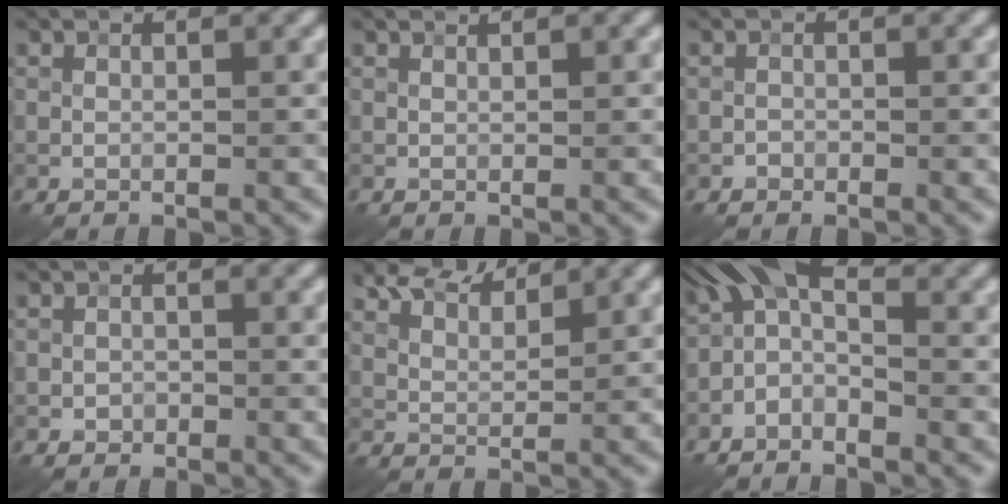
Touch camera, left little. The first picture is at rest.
{"total": 0.6, "force": [0.5, 0.0, 0.3], "torque": [-0.007, 0.000, 0.005]}
{"total": 0.5, "force": [-0.4, 0.3, -0.1], "torque": [0.004, 0.000, -0.010]}
{"total": 0.9, "force": [-0.6, 0.6, 0.1], "torque": [0.000, 0.000, -0.013]}
{"total": 6.4, "force": [5.3, 1.6, 3.1], "torque": [-0.064, 0.012, 0.086]}
{"total": 3.4, "force": [-1.3, 1.8, 2.5], "torque": [-0.044, 0.013, -0.038]}